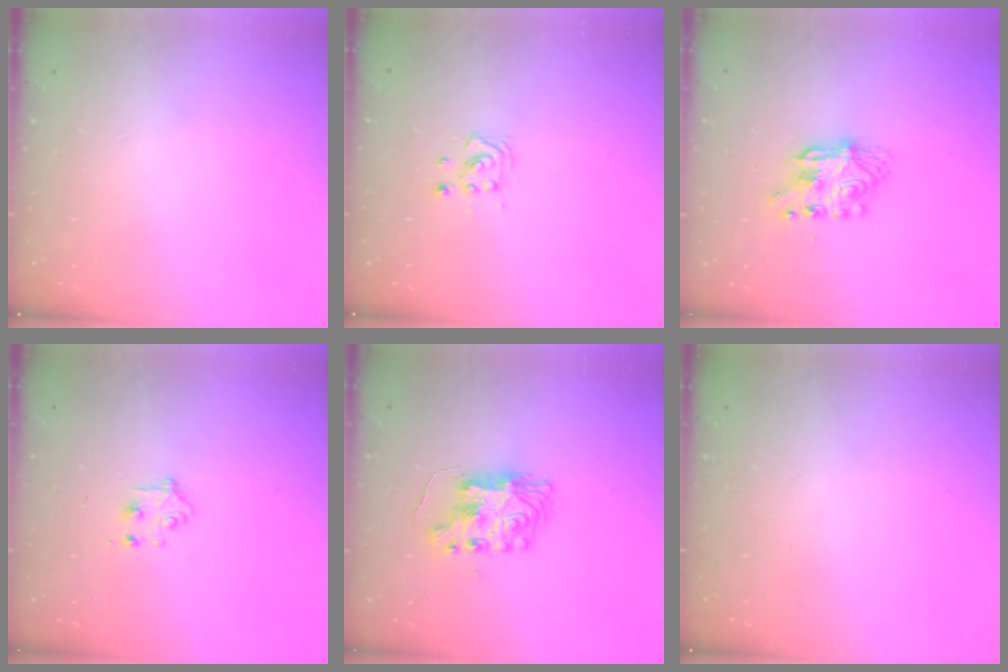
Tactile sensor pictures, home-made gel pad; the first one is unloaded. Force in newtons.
{"total": 3.1, "press": 3.1, "slide": 0.4}
{"total": 7.9, "press": 7.8, "slide": 0.6}
{"total": 5.0, "press": 4.9, "slide": 0.7}
{"total": 9.3, "press": 9.3, "slide": 0.4}
{"total": 0.0}